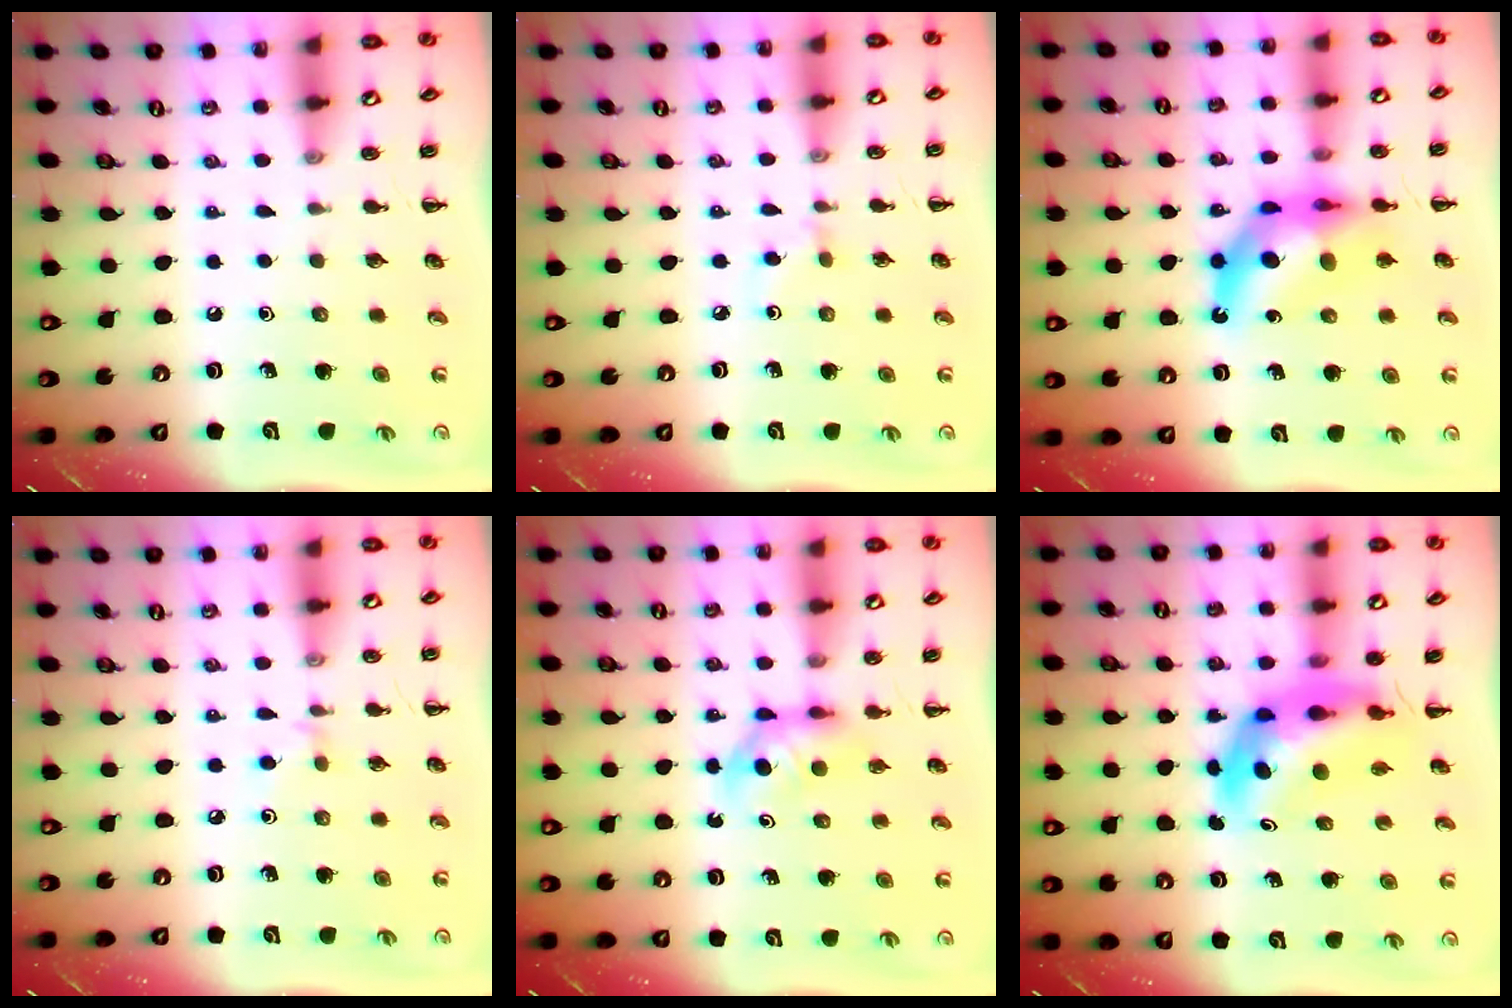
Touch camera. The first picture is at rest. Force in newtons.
{"total": 2.6, "press": 2.4, "slide": 1.0}
{"total": 12.2, "press": 11.6, "slide": 3.7}
{"total": 2.6, "press": 2.5, "slide": 0.9}
{"total": 4.1, "press": 4.0, "slide": 0.9}
{"total": 8.8, "press": 8.3, "slide": 3.0}